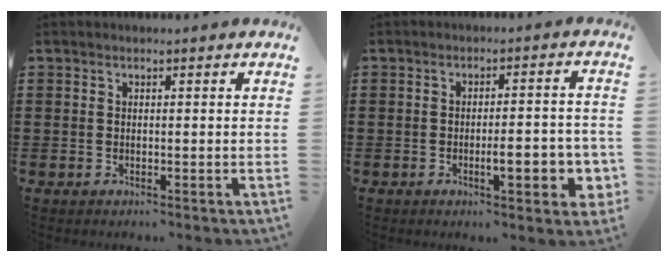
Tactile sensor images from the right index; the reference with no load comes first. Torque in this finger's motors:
{"motor_torque": [0.66, 0.24, 0.37, 0.06]}